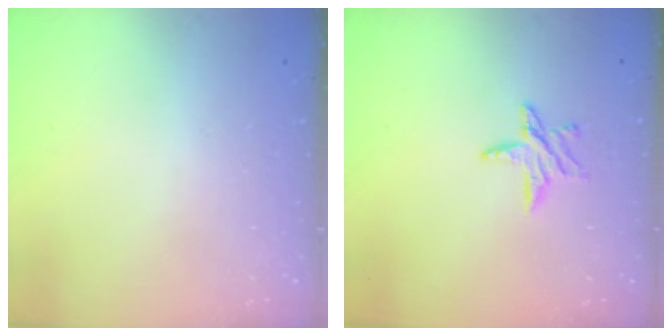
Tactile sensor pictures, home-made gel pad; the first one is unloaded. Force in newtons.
{"total": 8.1, "press": 8.1, "slide": 0.4}